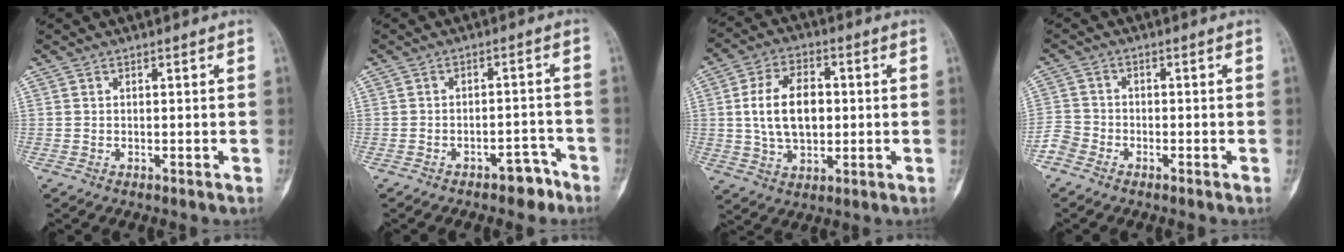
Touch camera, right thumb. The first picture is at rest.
{"total": 4.8, "force": [-3.4, 2.4, 2.4], "torque": [-0.016, 0.040, -0.043]}
{"total": 12.1, "force": [0.7, 7.6, 9.4], "torque": [-0.154, 0.008, 0.017]}
{"total": 3.1, "force": [-2.4, 1.9, 0.6], "torque": [-0.006, 0.007, -0.059]}